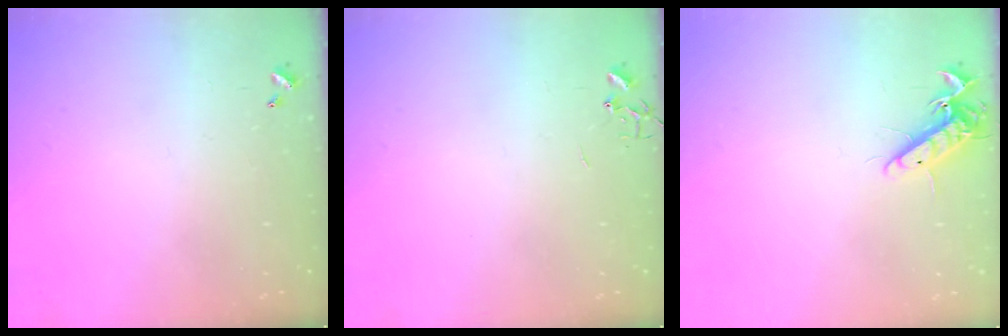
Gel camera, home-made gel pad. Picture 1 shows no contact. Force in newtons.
{"total": 0.0}
{"total": 10.7, "press": 10.5, "slide": 1.7}